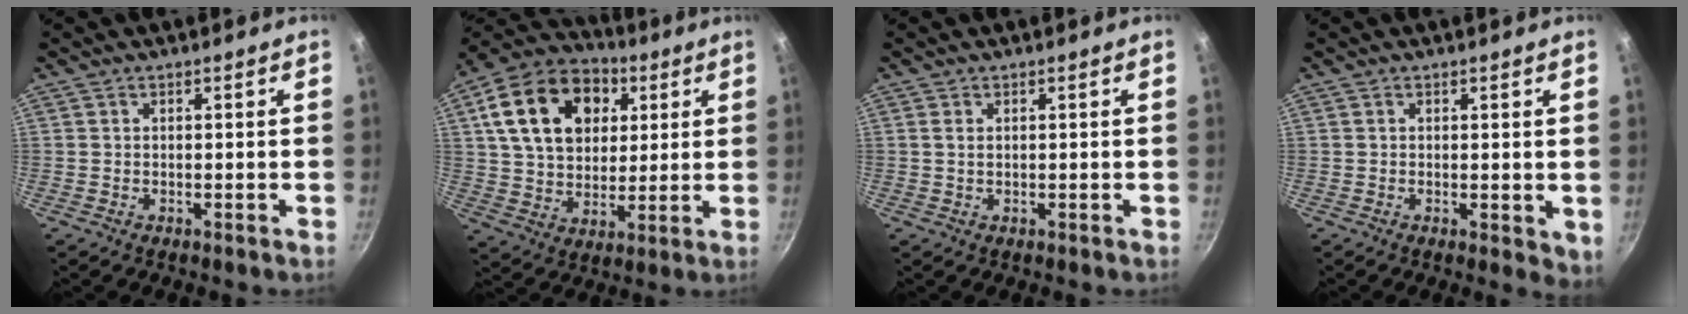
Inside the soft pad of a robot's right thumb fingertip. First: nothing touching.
{"total": 21.4, "force": [6.5, 15.3, 13.5], "torque": [-0.214, 0.006, 0.103]}
{"total": 1.1, "force": [0.3, 0.6, 0.8], "torque": [-0.017, 0.000, 0.004]}
{"total": 3.4, "force": [0.3, 1.6, 2.9], "torque": [-0.034, -0.008, 0.005]}